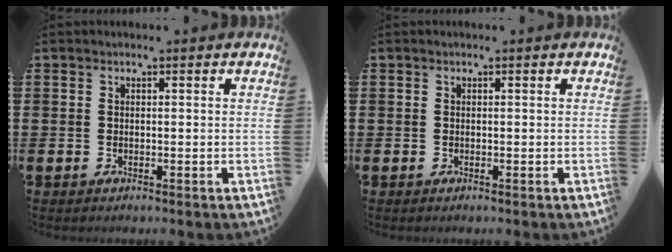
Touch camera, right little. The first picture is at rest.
{"total": 0.0}